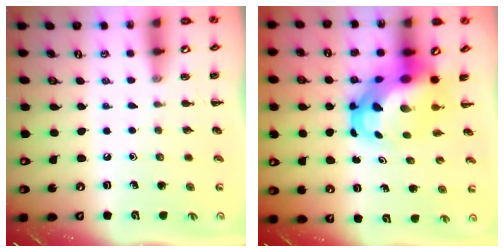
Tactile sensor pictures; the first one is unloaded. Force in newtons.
{"total": 9.0, "press": 8.9, "slide": 1.3}